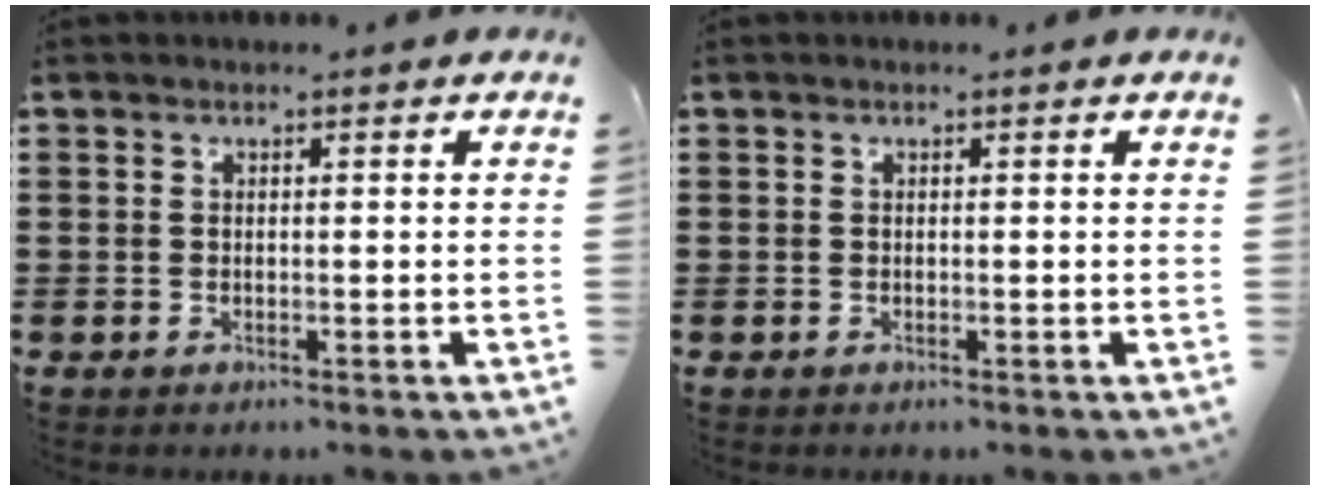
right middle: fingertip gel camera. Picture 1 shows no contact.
{"total": 0.0}